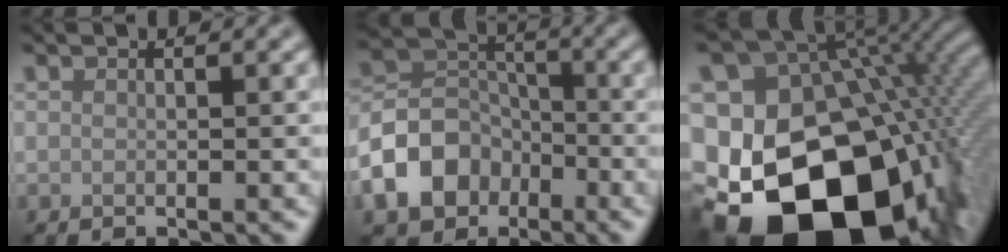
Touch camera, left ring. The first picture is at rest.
{"total": 7.6, "force": [-3.8, 5.6, 3.5], "torque": [-0.067, -0.002, -0.085]}
{"total": 22.7, "force": [-7.4, 16.6, 13.5], "torque": [-0.264, -0.035, -0.102]}